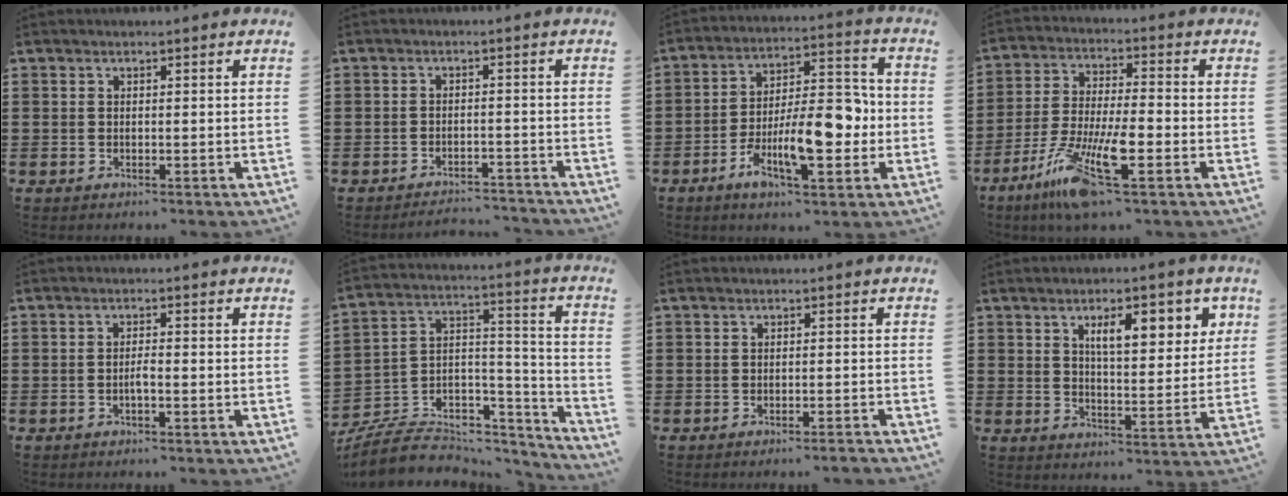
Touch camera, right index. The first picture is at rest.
{"total": 3.0, "force": [-3.0, 0.3, -0.2], "torque": [-0.003, 0.002, -0.065]}
{"total": 12.5, "force": [-3.7, 5.1, 10.8], "torque": [-0.177, 0.005, -0.065]}
{"total": 12.0, "force": [-6.1, 2.5, 10.0], "torque": [-0.228, -0.013, -0.119]}
{"total": 1.5, "force": [-0.6, 0.1, 1.3], "torque": [-0.027, -0.003, -0.011]}
{"total": 6.4, "force": [-5.0, 3.4, 2.0], "torque": [-0.050, -0.004, -0.096]}
{"total": 1.1, "force": [-1.0, -0.2, 0.4], "torque": [-0.007, 0.000, -0.020]}
{"total": 7.5, "force": [3.3, 2.7, 6.2], "torque": [-0.097, -0.002, 0.048]}